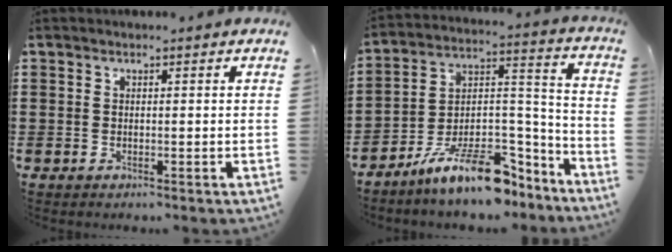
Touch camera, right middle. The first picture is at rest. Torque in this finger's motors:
{"motor_torque": [0.54, -0.01, 0.59, 0.21]}